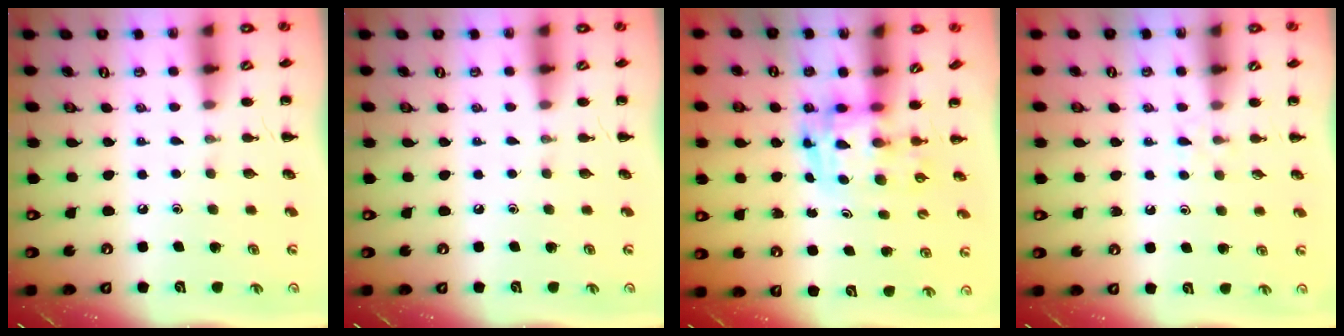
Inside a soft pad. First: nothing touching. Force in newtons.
{"total": 0.0}
{"total": 3.4, "press": 3.4, "slide": 0.6}
{"total": 2.9, "press": 2.6, "slide": 1.3}